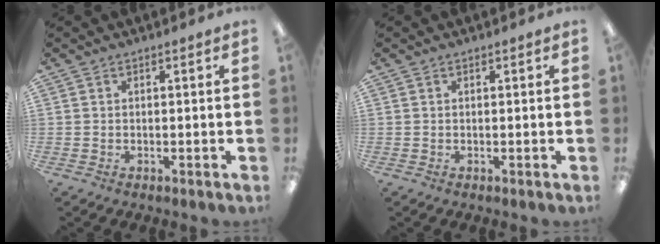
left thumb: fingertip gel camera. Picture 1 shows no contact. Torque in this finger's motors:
{"motor_torque": [0.00, 0.00, -0.11, 0.11, 0.00]}